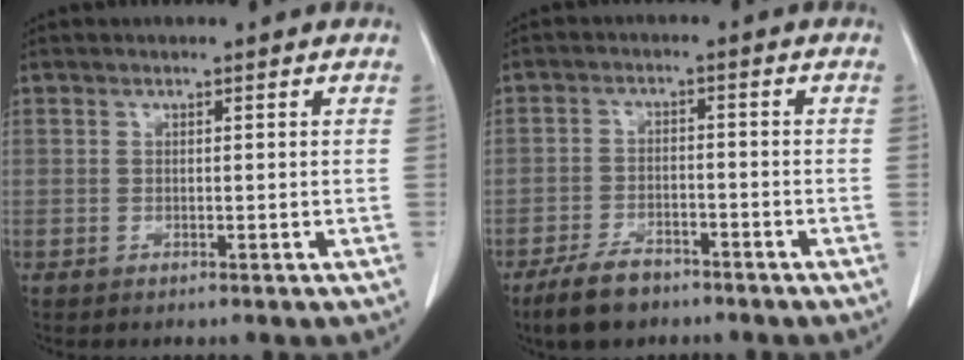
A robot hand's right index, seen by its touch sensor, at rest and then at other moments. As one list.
[{"total": 5.9, "force": [-4.6, 2.6, 2.8], "torque": [-0.060, -0.003, -0.078]}]